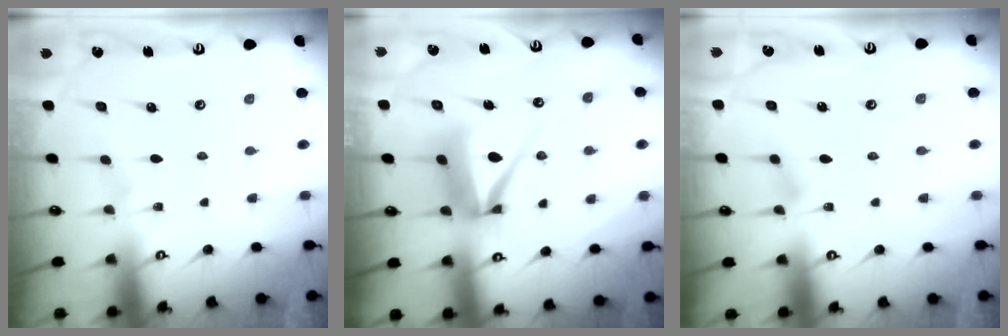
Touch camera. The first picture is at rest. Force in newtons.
{"total": 9.9, "press": 9.9, "slide": 1.2}
{"total": 4.1, "press": 4.1, "slide": 0.4}